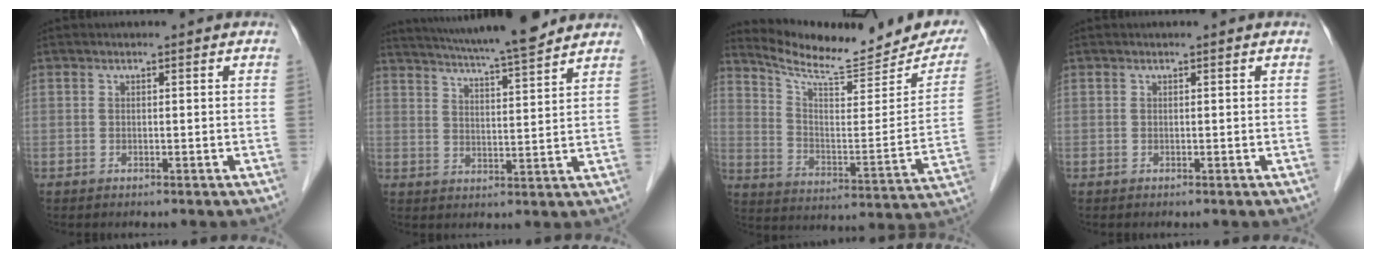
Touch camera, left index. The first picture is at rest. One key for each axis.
{"total": 14.3, "fx": 12.7, "fy": 0.2, "fz": 6.6, "tx": -0.117, "ty": 0.010, "tz": 0.188}
{"total": 19.1, "fx": 17.6, "fy": 3.3, "fz": 6.6, "tx": -0.101, "ty": -0.052, "tz": 0.245}
{"total": 0.0}